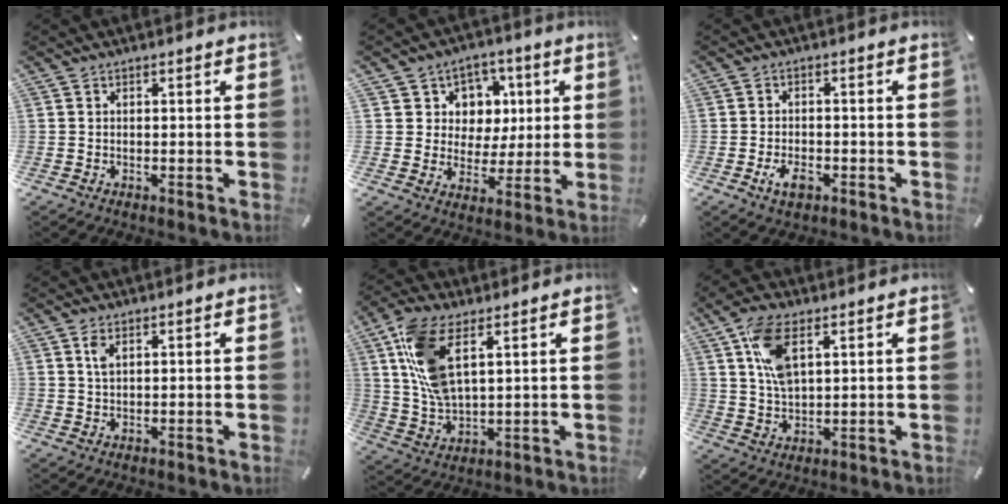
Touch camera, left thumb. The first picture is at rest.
{"total": 9.0, "force": [1.7, 8.8, 0.8], "torque": [-0.003, -0.016, 0.034]}
{"total": 4.4, "force": [-2.1, 2.4, 3.0], "torque": [-0.067, 0.004, -0.040]}
{"total": 2.4, "force": [1.1, 1.0, 1.8], "torque": [-0.041, 0.003, 0.019]}
{"total": 11.8, "force": [5.1, 5.6, 9.1], "torque": [-0.209, -0.010, 0.093]}
{"total": 10.1, "force": [4.1, 5.1, 7.7], "torque": [-0.174, 0.000, 0.075]}